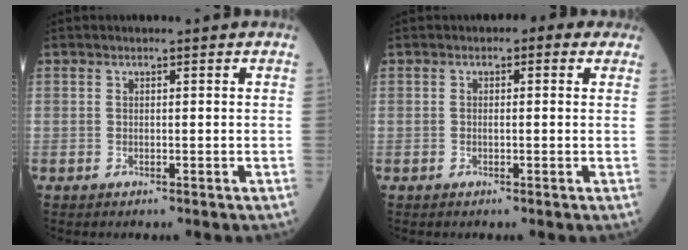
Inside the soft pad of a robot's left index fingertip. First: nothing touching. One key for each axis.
{"total": 2.0, "fx": 0.7, "fy": 1.1, "fz": 1.5, "tx": -0.023, "ty": 0.017, "tz": 0.008}